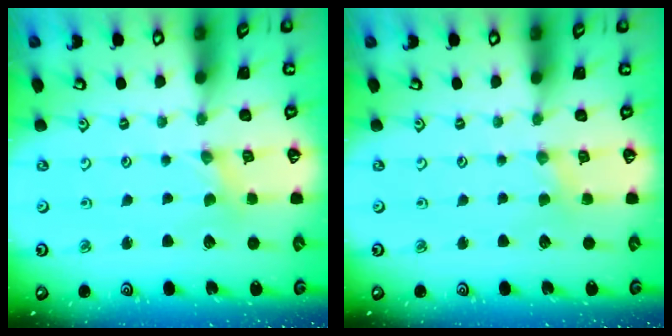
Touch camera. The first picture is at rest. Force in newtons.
{"total": 1.8, "press": 1.8, "slide": 0.3}